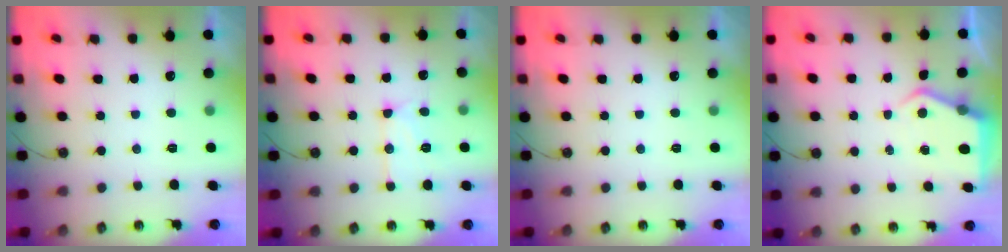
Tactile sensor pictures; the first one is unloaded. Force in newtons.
{"total": 12.3, "press": 12.3, "slide": 0.9}
{"total": 0.0}
{"total": 5.6, "press": 5.6, "slide": 0.8}